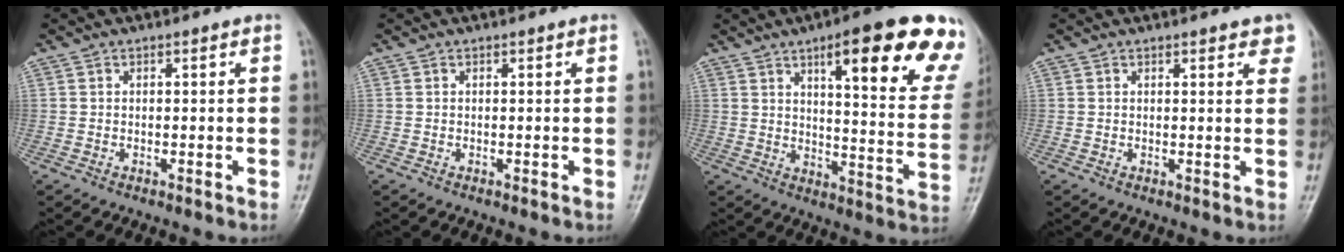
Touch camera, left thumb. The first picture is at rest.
{"total": 0.0}
{"total": 22.7, "force": [12.6, 5.4, 18.1], "torque": [-0.208, -0.044, 0.160]}
{"total": 4.9, "force": [3.0, 1.6, 3.6], "torque": [-0.017, -0.004, 0.031]}